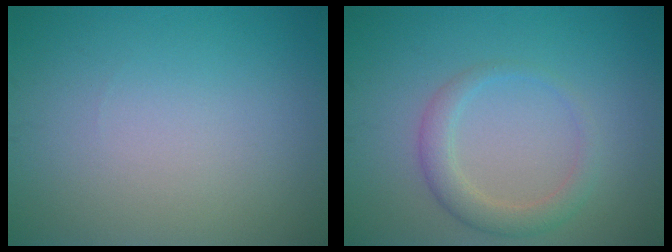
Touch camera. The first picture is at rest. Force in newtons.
{"total": 2.6, "press": 2.6, "slide": 0.4}